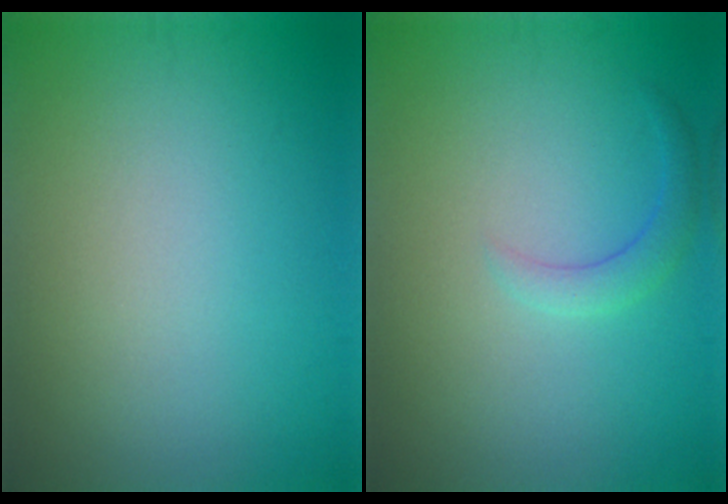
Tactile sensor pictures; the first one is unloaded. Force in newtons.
{"total": 1.6, "press": 1.6, "slide": 0.2}